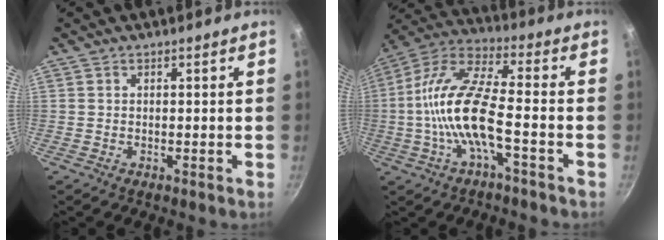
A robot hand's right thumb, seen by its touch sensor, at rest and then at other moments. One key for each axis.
{"total": 14.7, "fx": -3.6, "fy": 5.0, "fz": 13.4, "tx": -0.269, "ty": 0.041, "tz": -0.084}